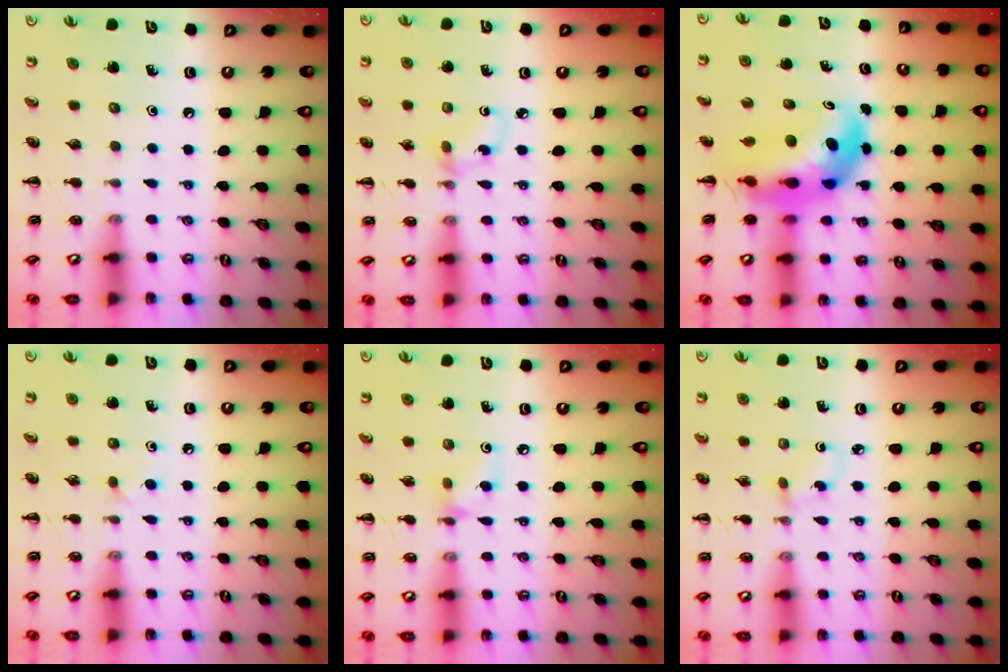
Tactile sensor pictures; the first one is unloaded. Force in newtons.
{"total": 2.9, "press": 2.7, "slide": 1.2}
{"total": 8.7, "press": 8.3, "slide": 2.3}
{"total": 2.8, "press": 2.7, "slide": 1.0}
{"total": 4.4, "press": 4.3, "slide": 0.9}
{"total": 2.1, "press": 1.9, "slide": 0.9}